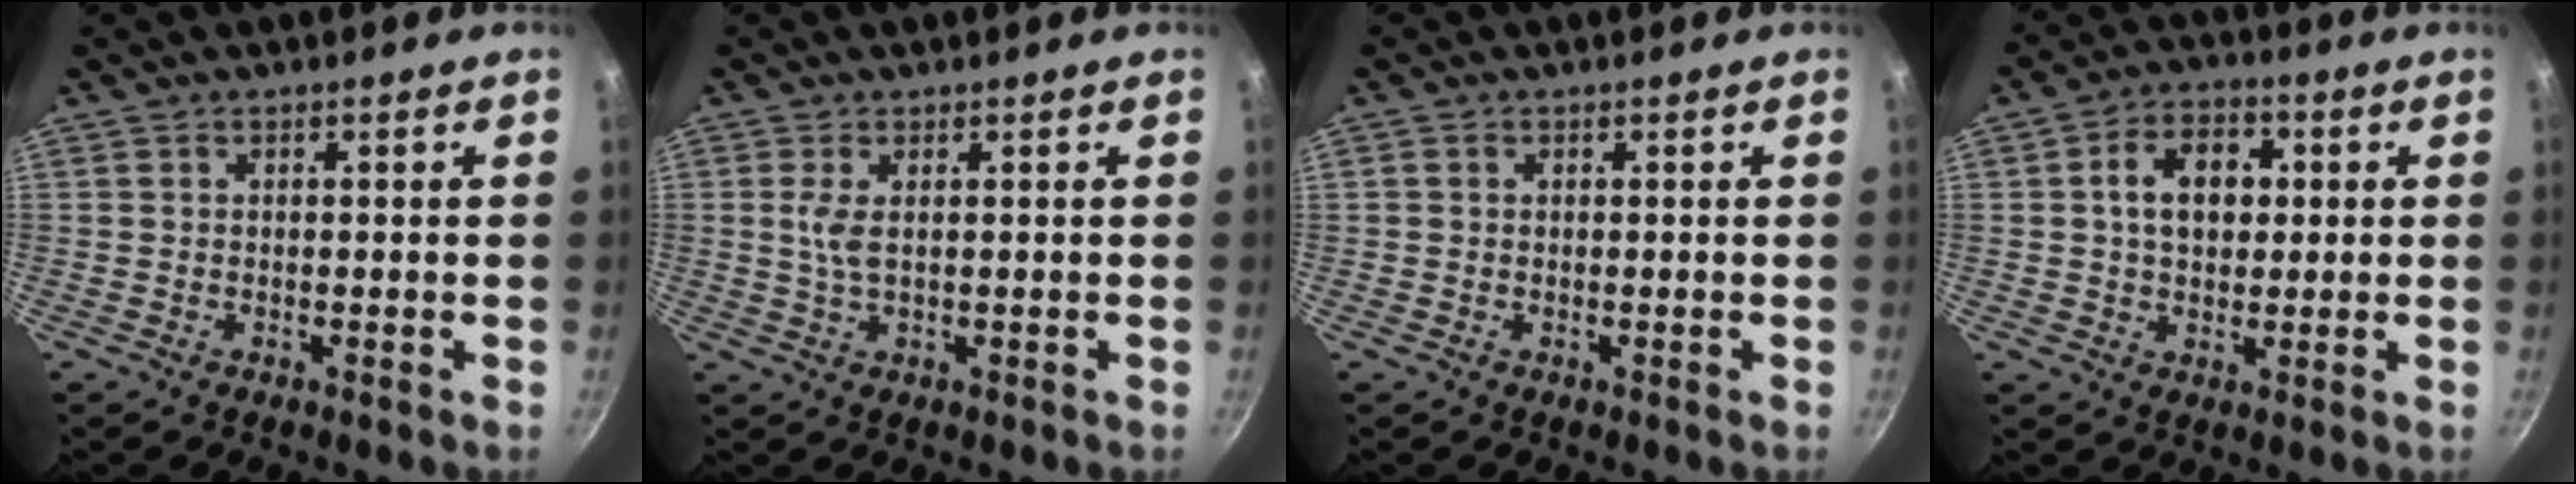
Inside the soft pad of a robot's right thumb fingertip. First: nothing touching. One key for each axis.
{"total": 2.7, "fx": 0.5, "fy": 0.8, "fz": 2.6, "tx": -0.063, "ty": -0.002, "tz": 0.014}
{"total": 0.7, "fx": 0.1, "fy": 0.7, "fz": 0.3, "tx": -0.004, "ty": 0.004, "tz": 0.001}
{"total": 8.8, "fx": 1.3, "fy": 6.4, "fz": 5.9, "tx": -0.070, "ty": 0.013, "tz": 0.012}